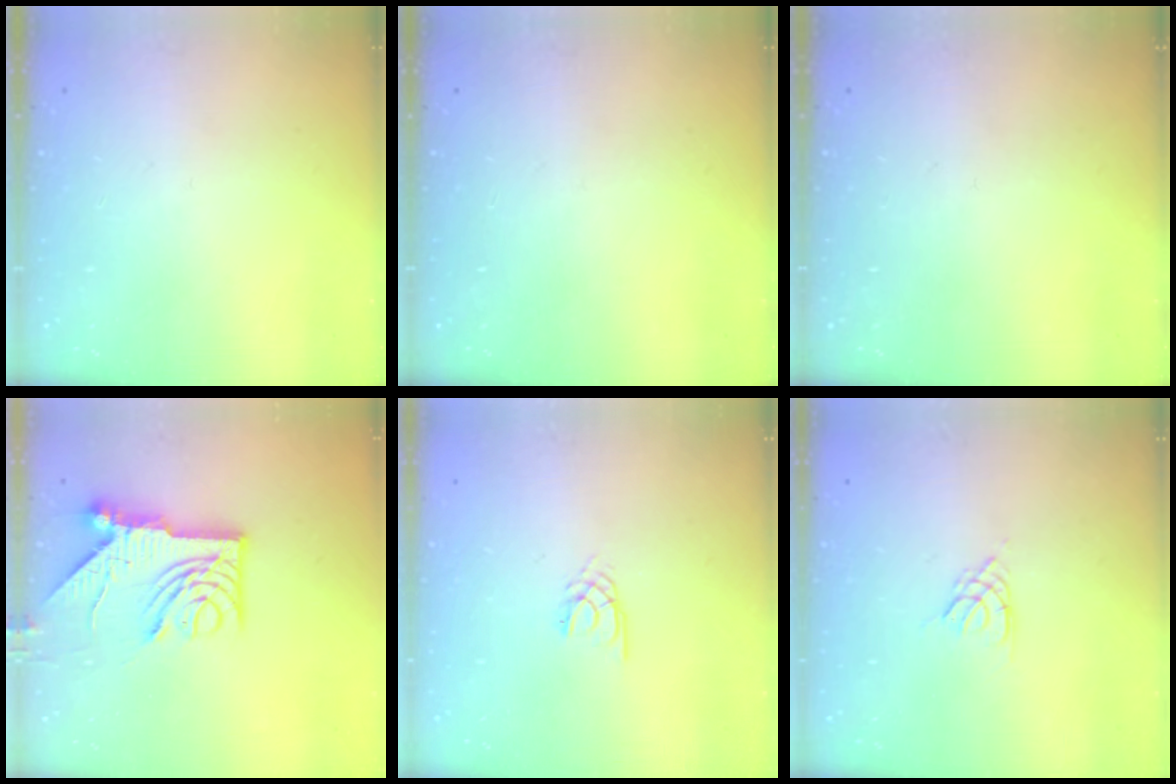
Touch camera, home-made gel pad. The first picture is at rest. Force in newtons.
{"total": 0.0}
{"total": 0.0}
{"total": 12.8, "press": 12.8, "slide": 0.8}
{"total": 1.7, "press": 1.7, "slide": 0.3}
{"total": 2.1, "press": 2.1, "slide": 0.4}